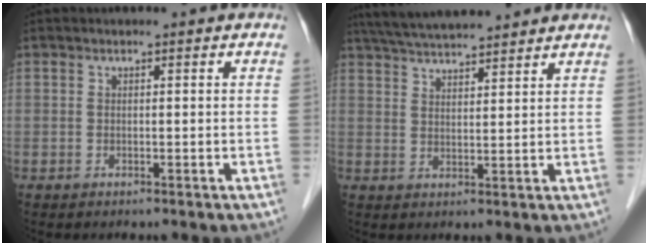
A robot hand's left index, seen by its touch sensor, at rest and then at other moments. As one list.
[{"total": 11.9, "force": [10.8, 1.1, 4.9], "torque": [-0.089, 0.033, 0.168]}]